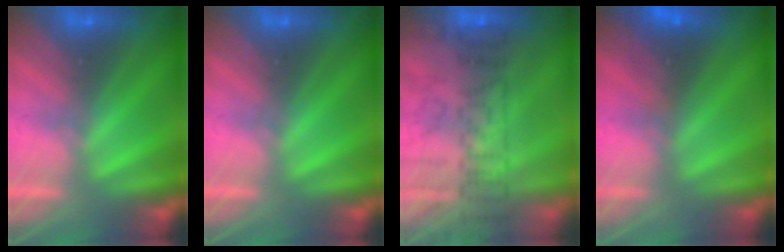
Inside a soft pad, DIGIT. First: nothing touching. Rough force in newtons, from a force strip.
{"total": 0.0}
{"total": 13.2}
{"total": 7.2}